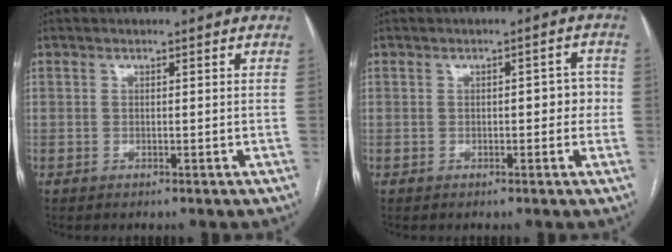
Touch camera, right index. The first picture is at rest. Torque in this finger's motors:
{"motor_torque": [0.38, -0.09, 0.11, 0.04]}